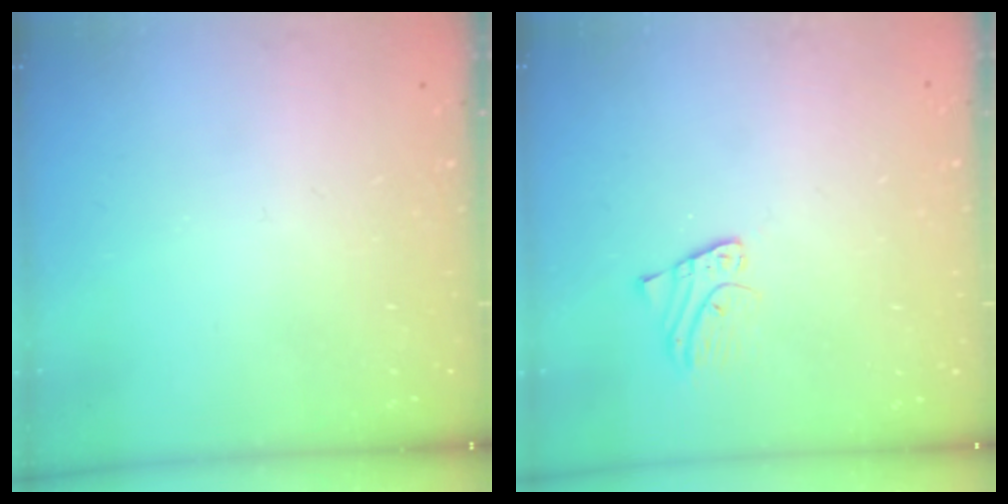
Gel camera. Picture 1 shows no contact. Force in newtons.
{"total": 3.2, "press": 3.2, "slide": 0.2}